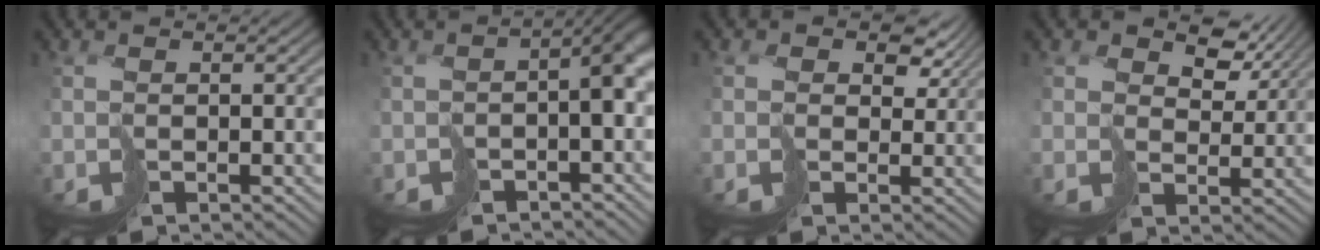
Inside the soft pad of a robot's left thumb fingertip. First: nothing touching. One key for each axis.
{"total": 5.2, "fx": -2.0, "fy": 2.2, "fz": 4.3, "tx": -0.061, "ty": -0.009, "tz": -0.028}
{"total": 4.3, "fx": 2.3, "fy": 3.3, "fz": 1.5, "tx": -0.027, "ty": -0.005, "tz": 0.043}
{"total": 4.7, "fx": 3.5, "fy": 2.7, "fz": 1.4, "tx": -0.031, "ty": 0.000, "tz": 0.067}